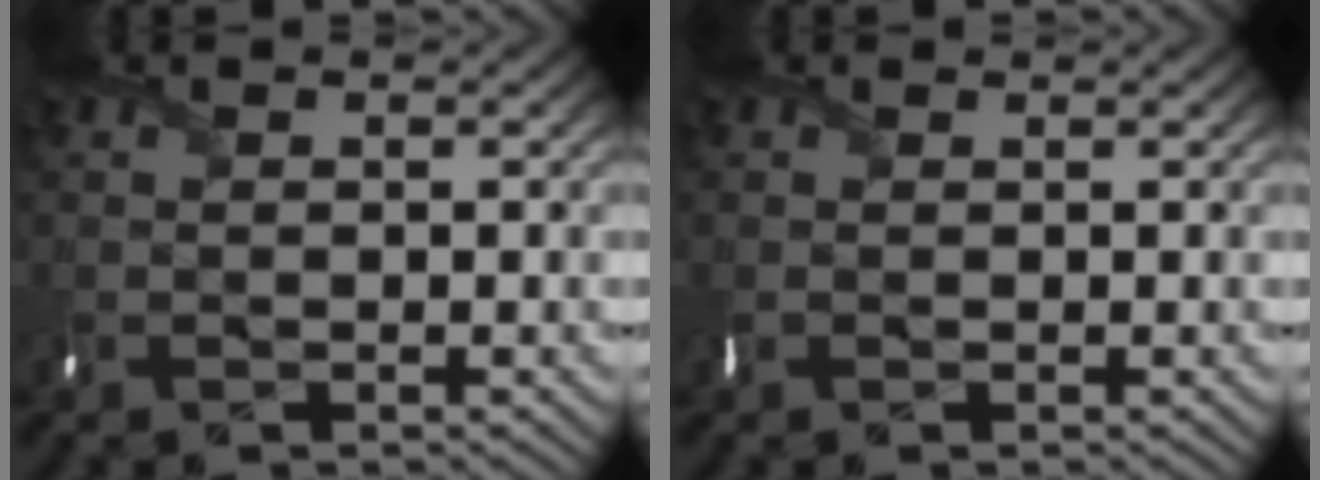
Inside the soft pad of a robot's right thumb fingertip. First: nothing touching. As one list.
[{"total": 0.9, "force": [0.2, -0.4, -0.8], "torque": [0.021, -0.003, 0.006]}]